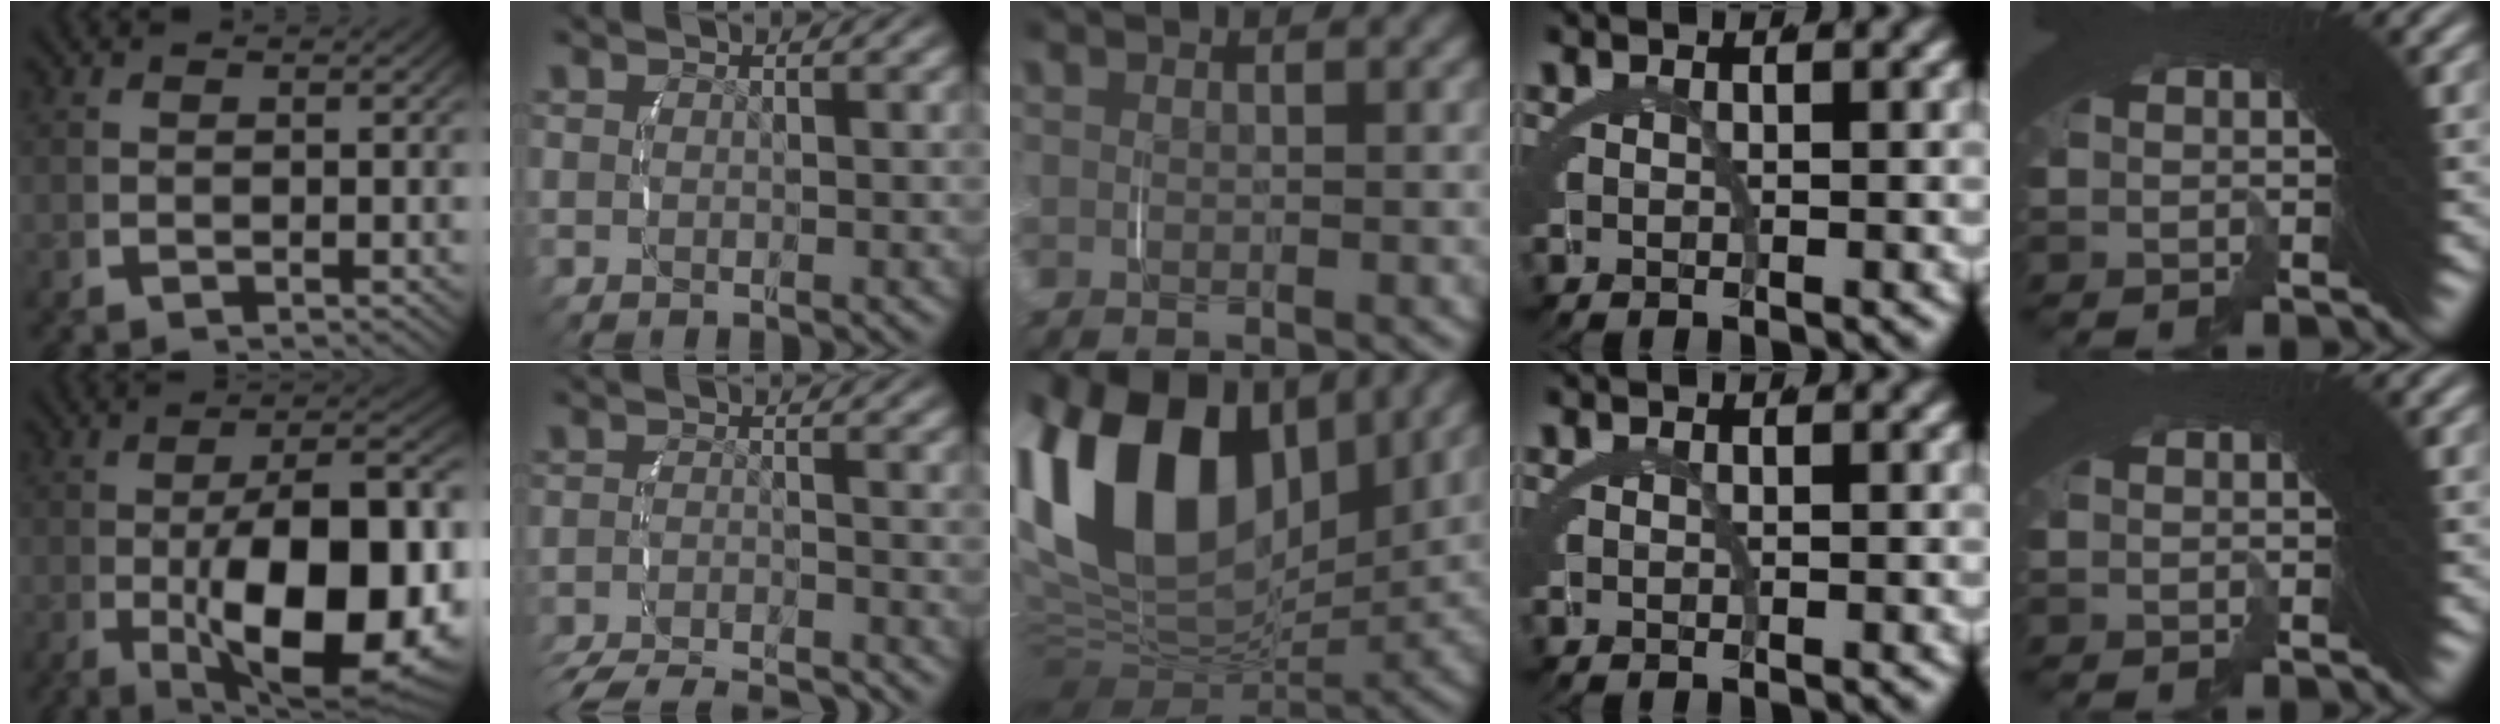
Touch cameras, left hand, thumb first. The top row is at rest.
{"thumb": {"total": 16.2, "force": [-3.1, 8.2, 13.6], "torque": [-0.229, -0.057, -0.014]}, "index": {"total": 8.6, "force": [-8.2, 2.1, 1.8], "torque": [-0.016, -0.020, -0.128]}, "middle": {"total": 18.8, "force": [5.6, 11.6, 13.8], "torque": [-0.286, 0.000, 0.094]}}